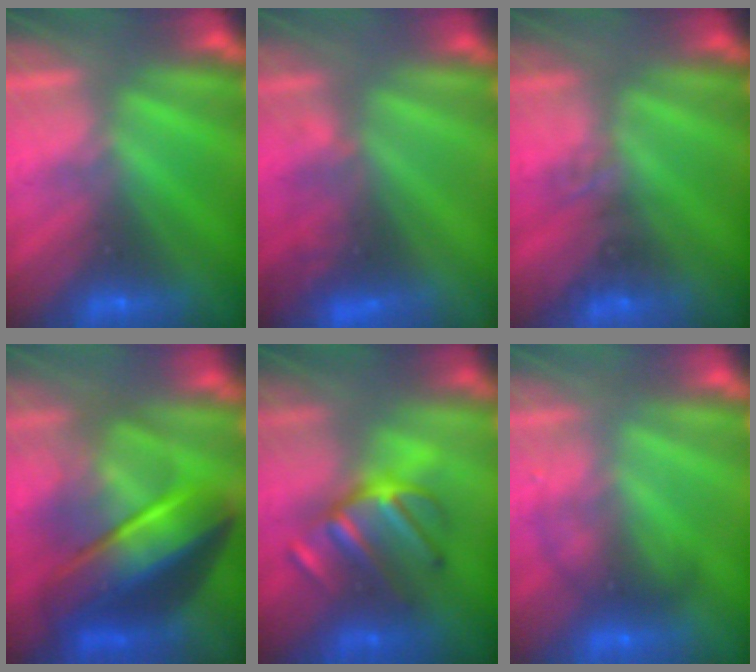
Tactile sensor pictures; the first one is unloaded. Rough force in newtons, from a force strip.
{"total": 4.6}
{"total": 1.6}
{"total": 7.8}
{"total": 2.8}
{"total": 2.0}